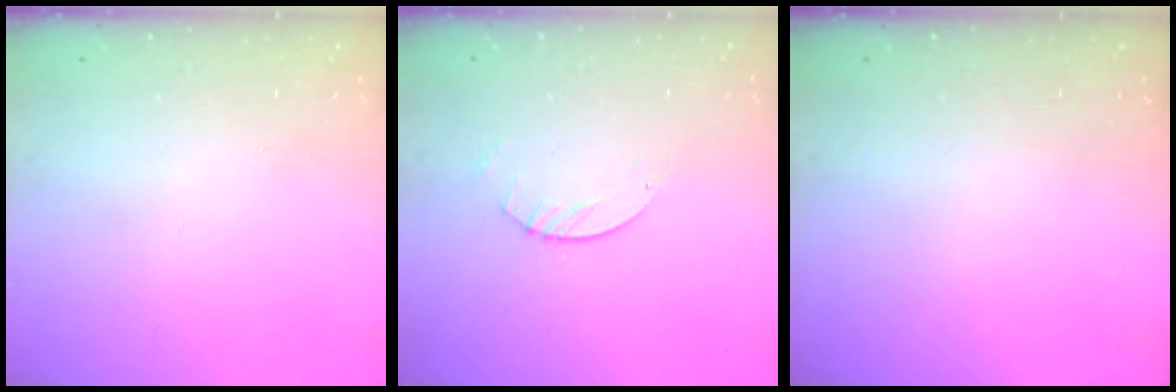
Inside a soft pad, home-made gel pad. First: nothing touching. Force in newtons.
{"total": 2.8, "press": 2.8, "slide": 0.4}
{"total": 0.0}